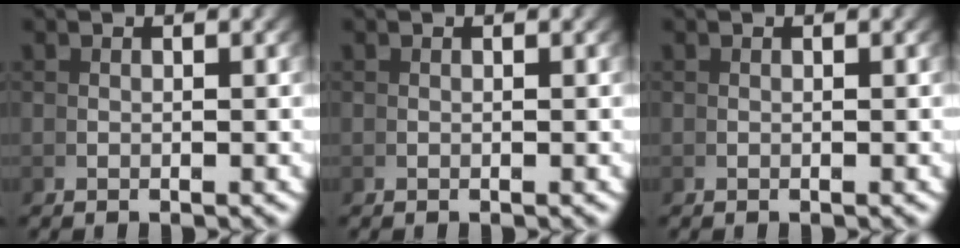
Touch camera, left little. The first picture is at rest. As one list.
[{"total": 0.0}, {"total": 0.0}]